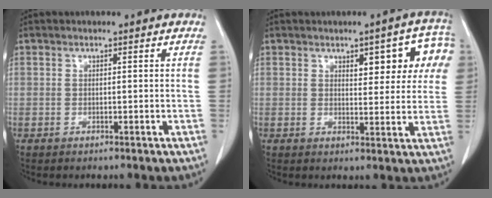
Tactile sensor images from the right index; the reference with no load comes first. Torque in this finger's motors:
{"motor_torque": [0.16, 0.13, 0.09, 0.02]}